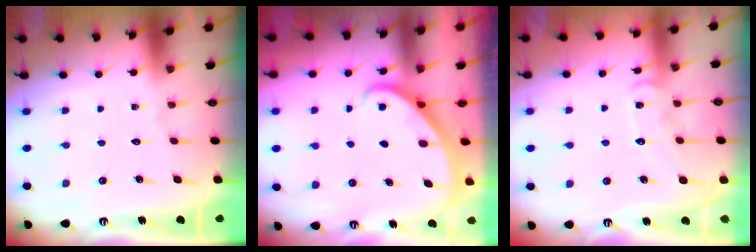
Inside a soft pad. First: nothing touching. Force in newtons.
{"total": 2.3, "press": 2.3, "slide": 0.2}
{"total": 9.7, "press": 9.7, "slide": 0.7}